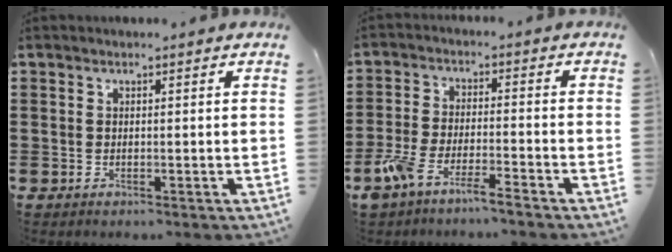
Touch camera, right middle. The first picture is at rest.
{"total": 5.7, "force": [-4.8, 0.4, 3.0], "torque": [-0.079, -0.010, -0.097]}